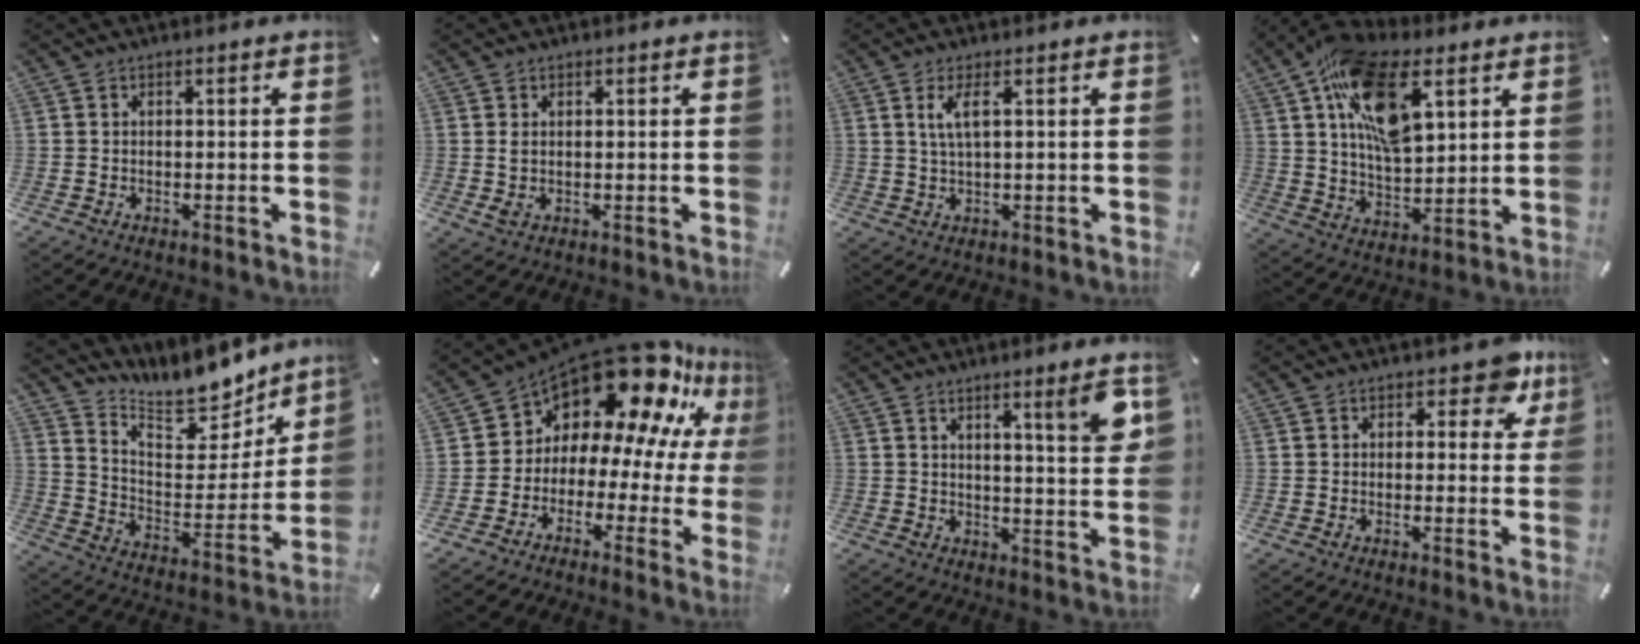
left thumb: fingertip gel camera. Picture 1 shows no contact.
{"total": 1.9, "force": [0.5, 1.2, 1.5], "torque": [-0.036, -0.001, 0.007]}
{"total": 4.5, "force": [1.5, 1.0, 4.2], "torque": [-0.086, 0.000, 0.025]}
{"total": 18.3, "force": [8.6, 9.6, 13.0], "torque": [-0.234, -0.019, 0.149]}
{"total": 13.7, "force": [12.7, 4.2, 2.8], "torque": [-0.053, -0.124, 0.224]}
{"total": 16.7, "force": [12.3, 8.6, 7.3], "torque": [-0.117, -0.120, 0.216]}
{"total": 8.3, "force": [5.0, 0.4, 6.6], "torque": [-0.096, -0.030, 0.075]}
{"total": 7.2, "force": [4.1, 4.1, 4.3], "torque": [-0.038, -0.019, 0.065]}